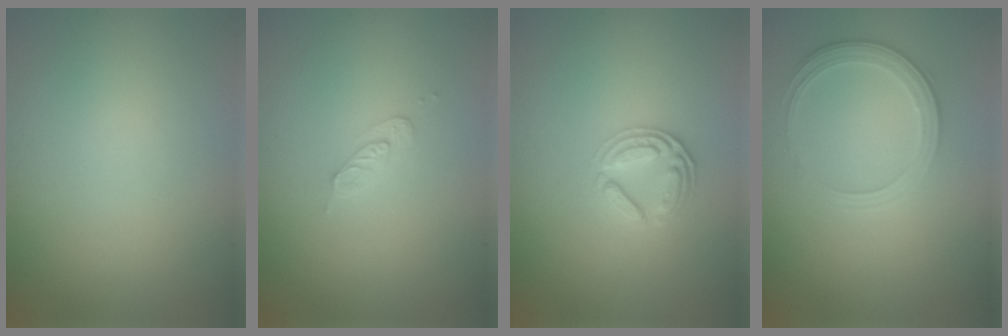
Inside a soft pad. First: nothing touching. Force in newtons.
{"total": 1.4, "press": 1.4, "slide": 0.2}
{"total": 2.7, "press": 2.4, "slide": 1.2}
{"total": 2.8, "press": 2.7, "slide": 0.8}